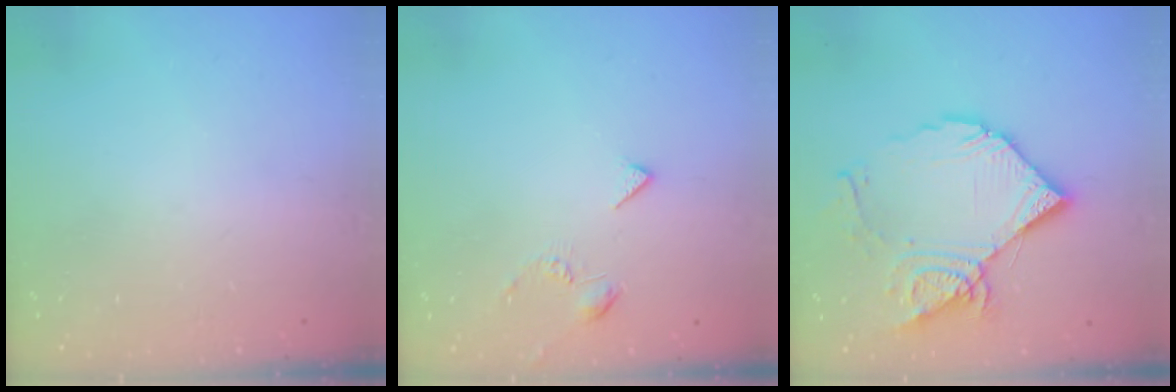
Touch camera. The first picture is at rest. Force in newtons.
{"total": 3.0, "press": 2.9, "slide": 0.7}
{"total": 16.3, "press": 16.2, "slide": 2.1}